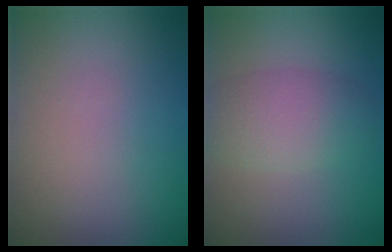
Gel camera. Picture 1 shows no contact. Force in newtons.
{"total": 4.0, "press": 4.0, "slide": 0.1}